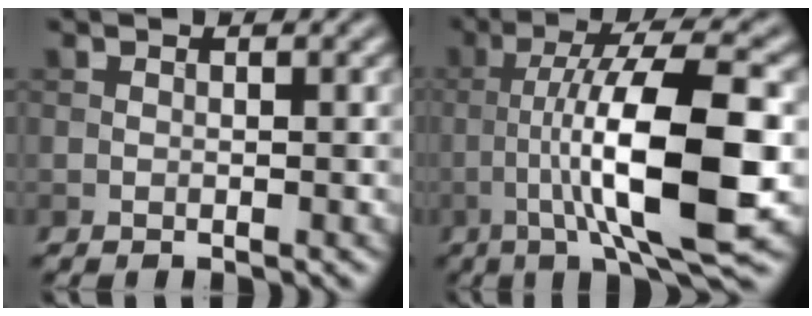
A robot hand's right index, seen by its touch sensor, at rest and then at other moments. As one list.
[{"total": 11.5, "force": [-2.5, 2.1, 11.0], "torque": [-0.171, 0.017, -0.044]}]